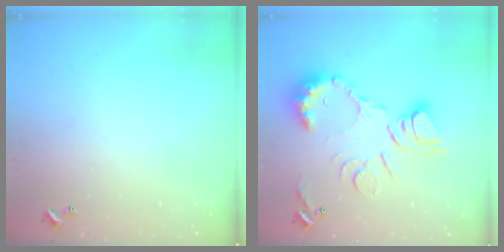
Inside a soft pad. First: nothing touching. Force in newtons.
{"total": 15.7, "press": 15.6, "slide": 1.9}